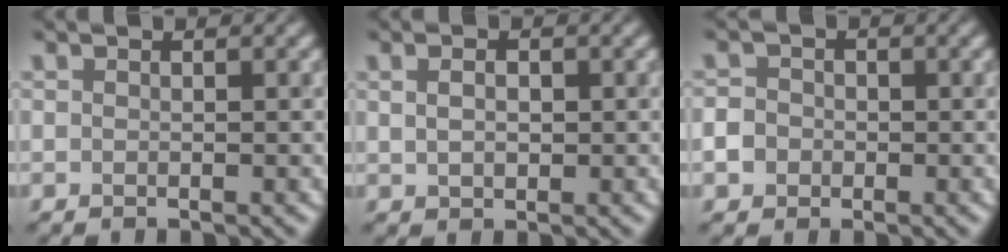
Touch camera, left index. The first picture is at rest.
{"total": 2.9, "force": [1.0, 1.9, 1.9], "torque": [-0.025, 0.019, 0.007]}
{"total": 2.2, "force": [-0.6, 2.0, 0.8], "torque": [-0.003, 0.002, -0.014]}